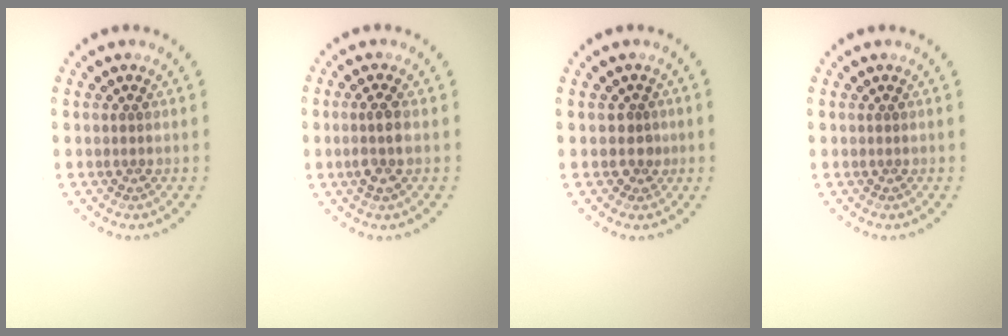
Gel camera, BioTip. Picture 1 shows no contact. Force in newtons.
{"total": 2.0, "press": 1.8, "slide": 0.9}
{"total": 1.4, "press": 1.1, "slide": 0.8}
{"total": 0.0}